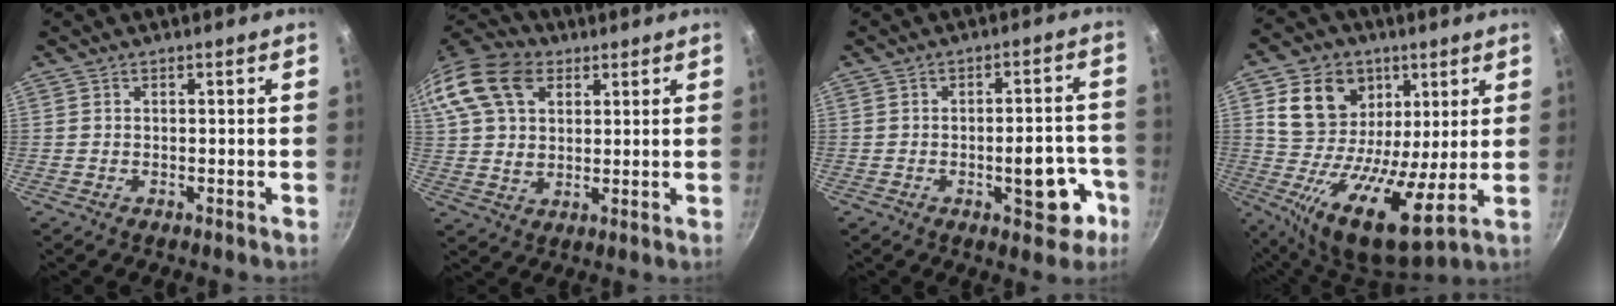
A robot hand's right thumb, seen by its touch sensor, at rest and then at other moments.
{"total": 19.6, "force": [8.1, 13.6, 11.6], "torque": [-0.248, 0.017, 0.141]}
{"total": 9.5, "force": [-3.8, 4.3, 7.6], "torque": [-0.056, 0.033, -0.047]}
{"total": 19.2, "force": [6.0, 13.6, 12.1], "torque": [-0.203, -0.025, 0.100]}